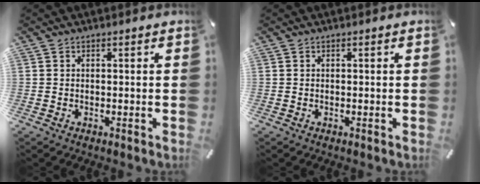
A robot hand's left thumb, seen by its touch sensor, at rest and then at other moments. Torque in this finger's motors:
{"motor_torque": [0.00, 0.00, 0.01, 0.05, 0.00]}